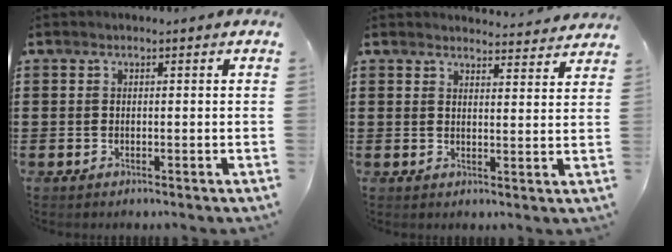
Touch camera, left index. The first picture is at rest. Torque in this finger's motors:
{"motor_torque": [2.14, 0.00, -0.02, -0.01]}